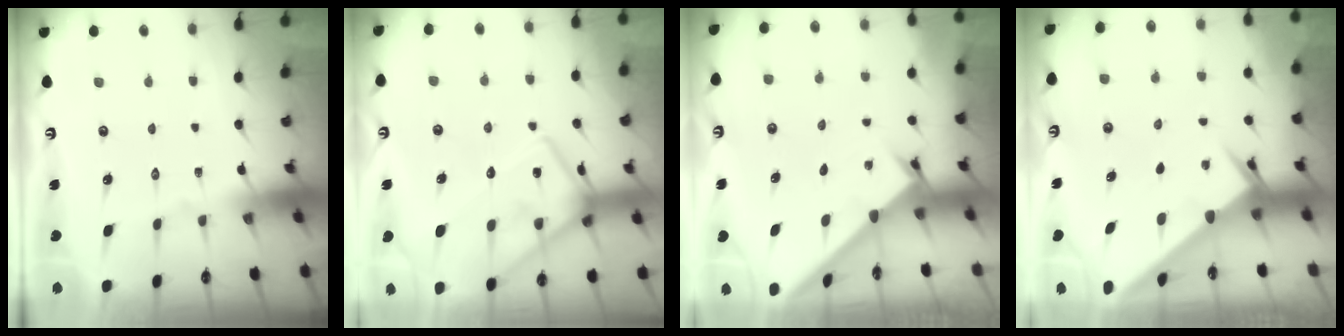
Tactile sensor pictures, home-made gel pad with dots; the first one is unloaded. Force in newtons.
{"total": 16.6, "press": 16.6, "slide": 1.1}
{"total": 1.7, "press": 1.7, "slide": 0.2}
{"total": 2.6, "press": 2.6, "slide": 0.3}